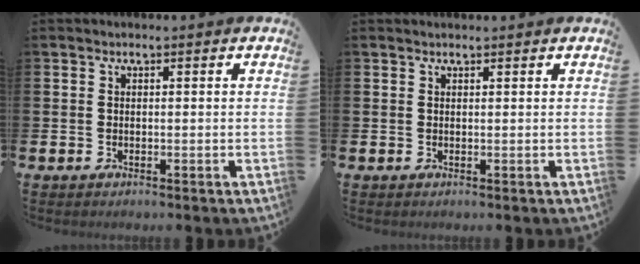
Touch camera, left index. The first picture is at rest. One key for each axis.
{"total": 0.5, "fx": 0.5, "fy": 0.1, "fz": 0.1, "tx": 0.008, "ty": -0.004, "tz": 0.008}